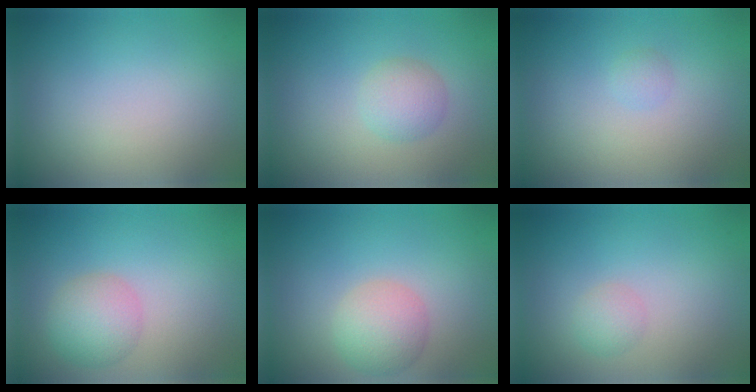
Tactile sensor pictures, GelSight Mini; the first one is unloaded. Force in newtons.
{"total": 2.2, "press": 2.2, "slide": 0.1}
{"total": 0.7, "press": 0.7, "slide": 0.0}
{"total": 3.3, "press": 3.3, "slide": 0.0}
{"total": 3.4, "press": 3.4, "slide": 0.2}
{"total": 1.3, "press": 1.3, "slide": 0.0}